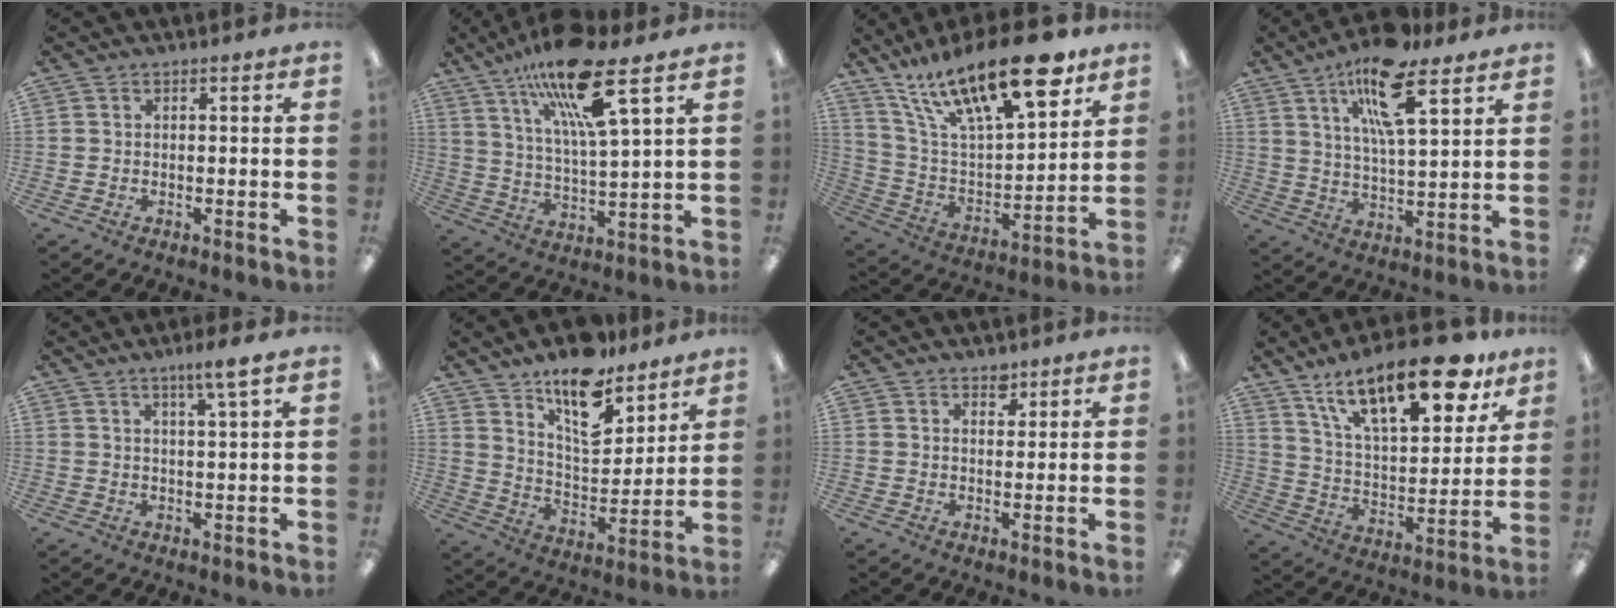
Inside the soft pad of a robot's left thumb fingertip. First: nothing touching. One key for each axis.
{"total": 18.1, "fx": 11.8, "fy": 3.7, "fz": 13.2, "tx": -0.236, "ty": -0.054, "tz": 0.190}
{"total": 25.0, "fx": 16.4, "fy": 8.5, "fz": 16.9, "tx": -0.294, "ty": -0.092, "tz": 0.277}
{"total": 15.4, "fx": 9.0, "fy": 4.9, "fz": 11.5, "tx": -0.195, "ty": -0.029, "tz": 0.149}
{"total": 4.4, "fx": 2.9, "fy": -0.1, "fz": 3.3, "tx": -0.063, "ty": -0.006, "tz": 0.047}
{"total": 15.4, "fx": 11.4, "fy": 6.7, "fz": 7.8, "tx": -0.122, "ty": -0.074, "tz": 0.201}
{"total": 2.7, "fx": 2.1, "fy": 1.5, "fz": 0.6, "tx": 0.009, "ty": -0.014, "tz": 0.035}
{"total": 23.9, "fx": 15.5, "fy": 9.4, "fz": 15.5, "tx": -0.234, "ty": -0.087, "tz": 0.259}